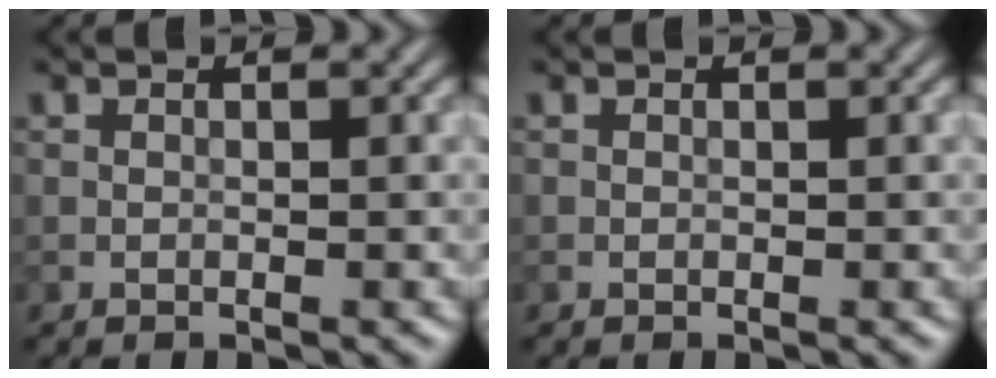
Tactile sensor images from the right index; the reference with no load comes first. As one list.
[{"total": 0.0}]